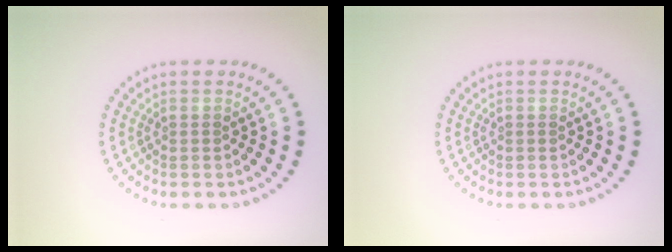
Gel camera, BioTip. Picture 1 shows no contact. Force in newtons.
{"total": 0.0}